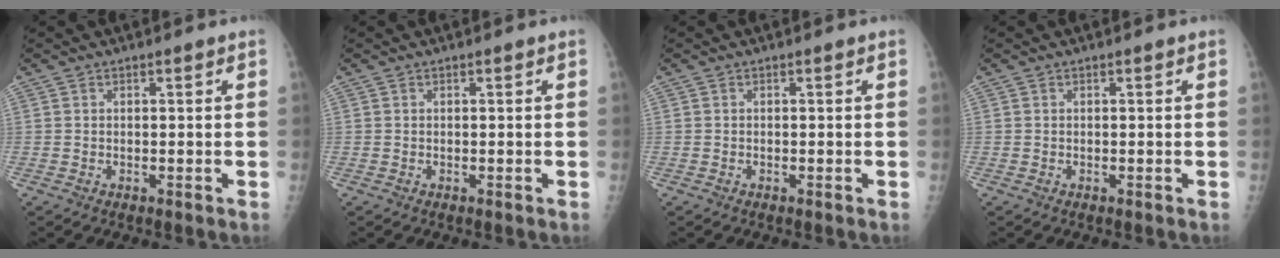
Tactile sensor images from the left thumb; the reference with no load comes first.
{"total": 0.0}
{"total": 0.0}
{"total": 0.0}